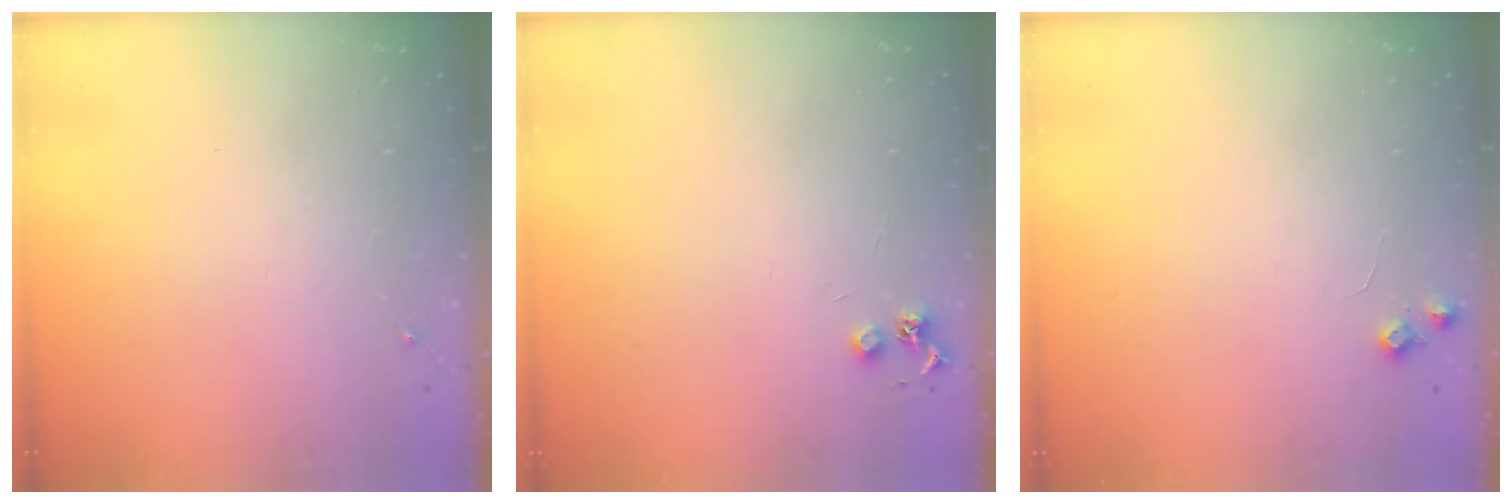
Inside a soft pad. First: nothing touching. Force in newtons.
{"total": 4.1, "press": 4.1, "slide": 0.5}
{"total": 5.7, "press": 5.6, "slide": 0.9}